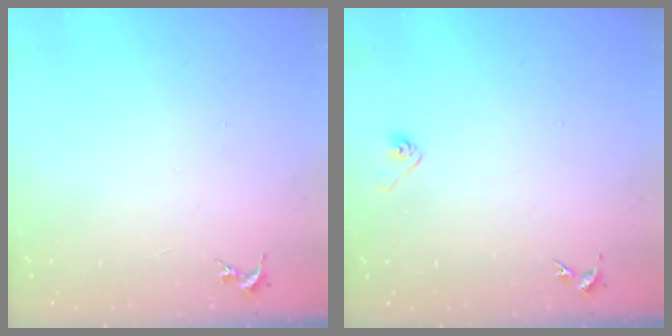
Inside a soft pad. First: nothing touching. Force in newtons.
{"total": 2.9, "press": 2.8, "slide": 0.8}